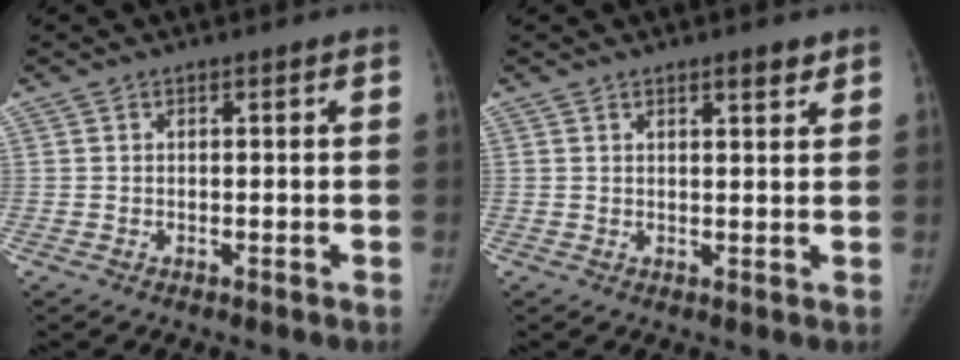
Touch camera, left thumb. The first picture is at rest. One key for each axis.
{"total": 2.6, "fx": 1.8, "fy": 0.6, "fz": 1.7, "tx": -0.018, "ty": -0.012, "tz": 0.027}